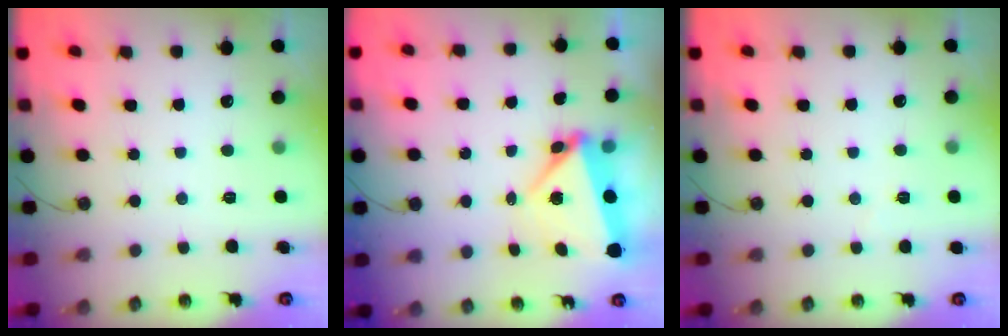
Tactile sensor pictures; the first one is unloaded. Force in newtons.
{"total": 5.4, "press": 4.9, "slide": 2.1}
{"total": 3.0, "press": 2.8, "slide": 1.0}